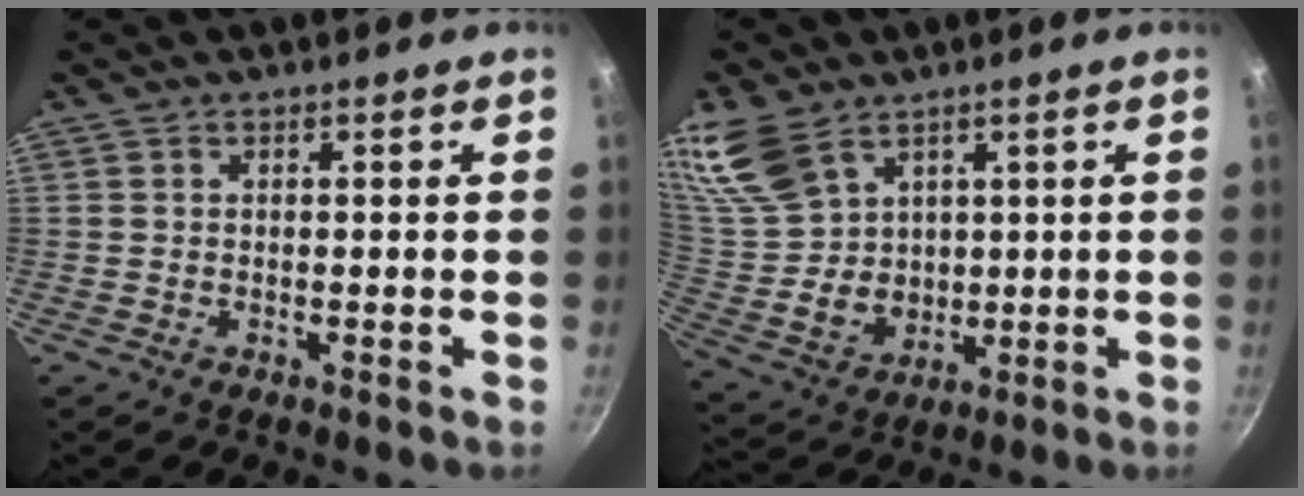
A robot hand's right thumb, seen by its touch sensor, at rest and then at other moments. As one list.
[{"total": 14.8, "force": [8.5, 10.2, 6.7], "torque": [-0.117, -0.036, 0.189]}]